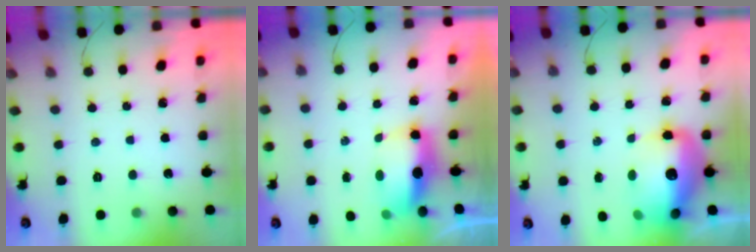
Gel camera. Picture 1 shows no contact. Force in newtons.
{"total": 9.1, "press": 8.0, "slide": 4.3}
{"total": 18.0, "press": 17.5, "slide": 4.1}